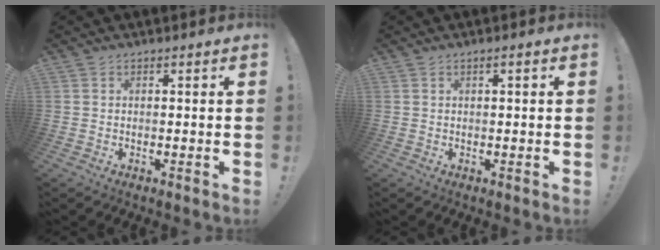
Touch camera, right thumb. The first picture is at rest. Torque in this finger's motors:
{"motor_torque": [0.03, -0.13, -0.02, 0.00, 0.03]}